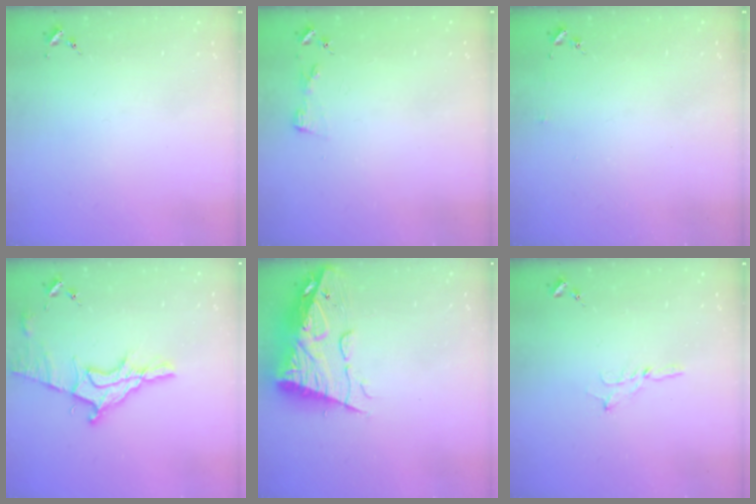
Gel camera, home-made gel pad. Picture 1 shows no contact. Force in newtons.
{"total": 3.1, "press": 3.1, "slide": 0.4}
{"total": 2.5, "press": 2.5, "slide": 0.2}
{"total": 13.5, "press": 13.4, "slide": 1.3}
{"total": 14.9, "press": 14.8, "slide": 1.2}
{"total": 2.5, "press": 2.5, "slide": 0.2}